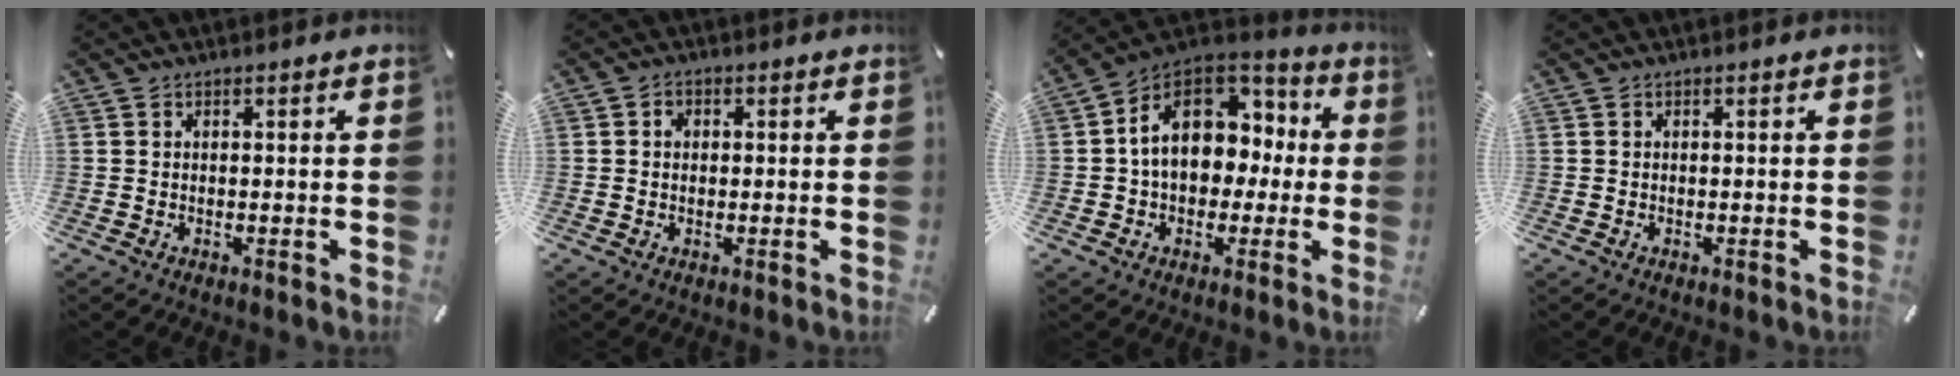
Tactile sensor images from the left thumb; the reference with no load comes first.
{"total": 1.6, "force": [0.0, 1.4, 0.8], "torque": [-0.008, 0.003, -0.005]}
{"total": 14.9, "force": [1.9, 11.8, 8.9], "torque": [-0.163, -0.003, 0.038]}
{"total": 0.0}